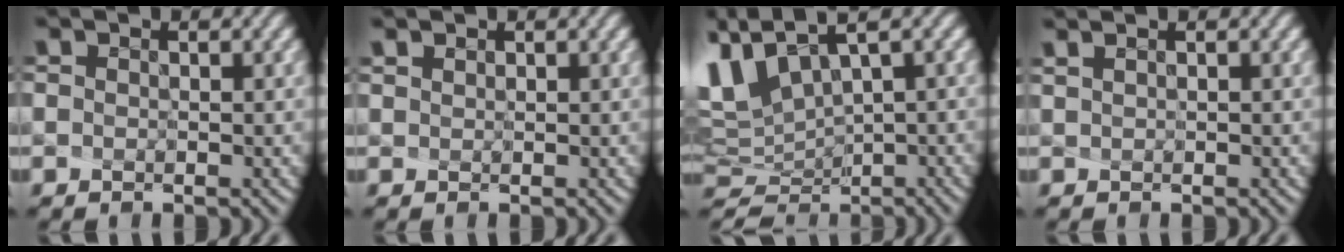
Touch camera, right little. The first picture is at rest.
{"total": 0.5, "force": [0.5, -0.1, 0.0], "torque": [-0.015, -0.008, 0.017]}
{"total": 4.4, "force": [1.7, 1.8, 3.6], "torque": [-0.112, -0.018, 0.061]}
{"total": 0.9, "force": [0.1, -0.7, -0.5], "torque": [-0.012, -0.012, 0.020]}